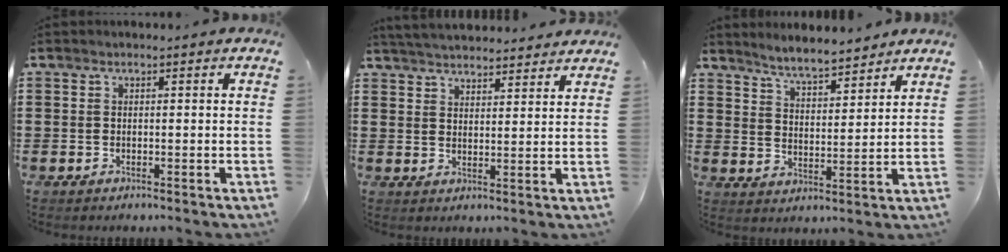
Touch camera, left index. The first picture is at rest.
{"total": 4.2, "force": [4.1, 0.2, 0.5], "torque": [-0.023, -0.014, 0.075]}
{"total": 5.2, "force": [5.1, 0.1, 1.1], "torque": [-0.041, -0.023, 0.090]}